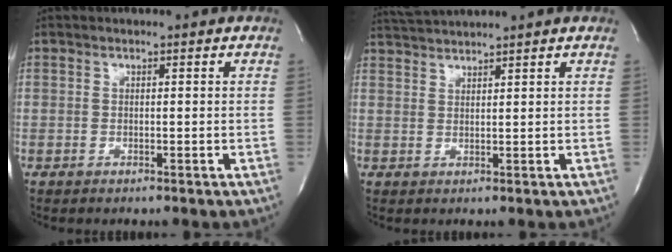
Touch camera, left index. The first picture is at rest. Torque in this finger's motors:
{"motor_torque": [1.72, -0.42, 0.39, 0.10]}